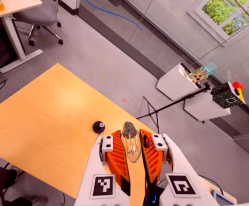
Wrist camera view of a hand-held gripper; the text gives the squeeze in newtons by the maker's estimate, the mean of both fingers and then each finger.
{"total": 21.0, "left": 25.5, "right": 16.4}